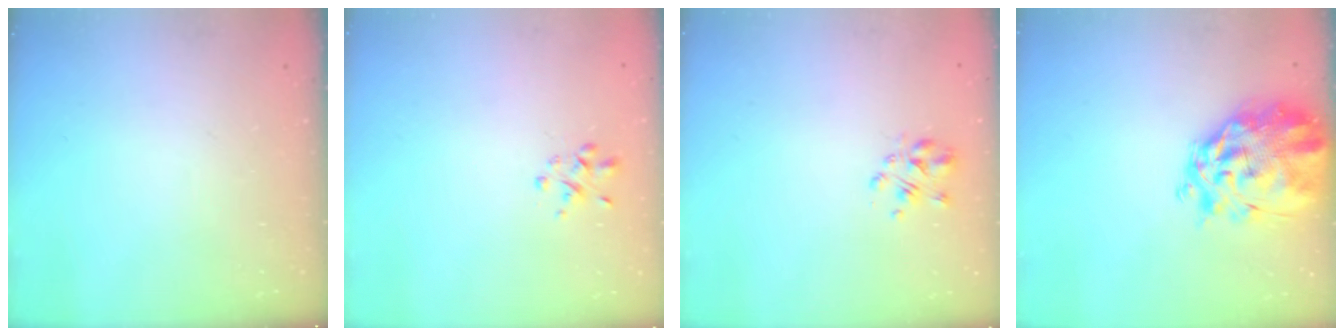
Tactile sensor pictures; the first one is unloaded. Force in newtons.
{"total": 1.8, "press": 1.8, "slide": 0.5}
{"total": 3.3, "press": 3.2, "slide": 0.9}
{"total": 10.0, "press": 9.3, "slide": 3.7}